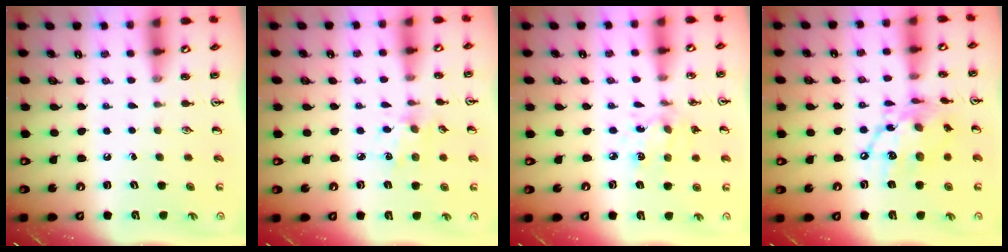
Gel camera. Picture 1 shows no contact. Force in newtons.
{"total": 2.8, "press": 2.8, "slide": 0.5}
{"total": 3.7, "press": 3.4, "slide": 1.4}
{"total": 15.1, "press": 15.0, "slide": 1.6}